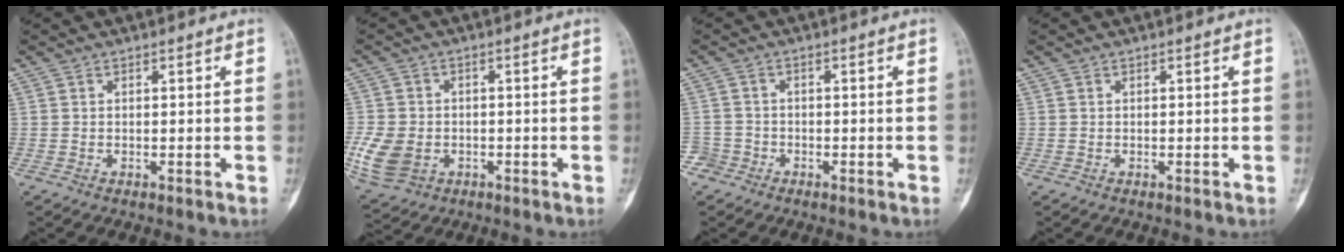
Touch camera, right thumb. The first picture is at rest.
{"total": 8.9, "force": [-2.2, 6.8, 5.3], "torque": [-0.104, 0.005, -0.033]}
{"total": 2.7, "force": [-1.6, 2.1, -0.5], "torque": [0.020, 0.012, -0.037]}
{"total": 0.0}